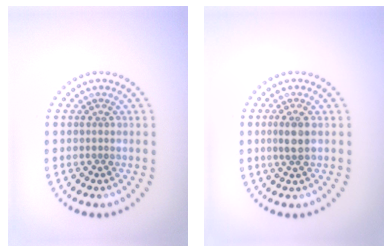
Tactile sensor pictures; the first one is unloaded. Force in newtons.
{"total": 1.9, "press": 1.7, "slide": 0.8}